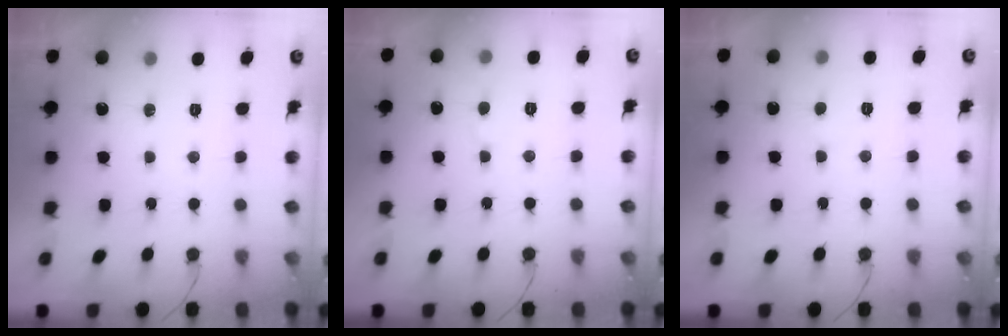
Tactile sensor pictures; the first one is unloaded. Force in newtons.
{"total": 2.8, "press": 2.8, "slide": 0.3}
{"total": 2.2, "press": 2.2, "slide": 0.3}